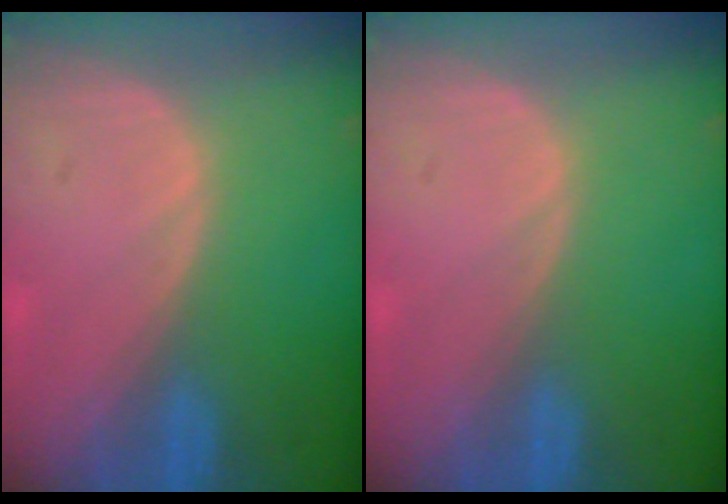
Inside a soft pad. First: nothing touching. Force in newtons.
{"total": 0.0}